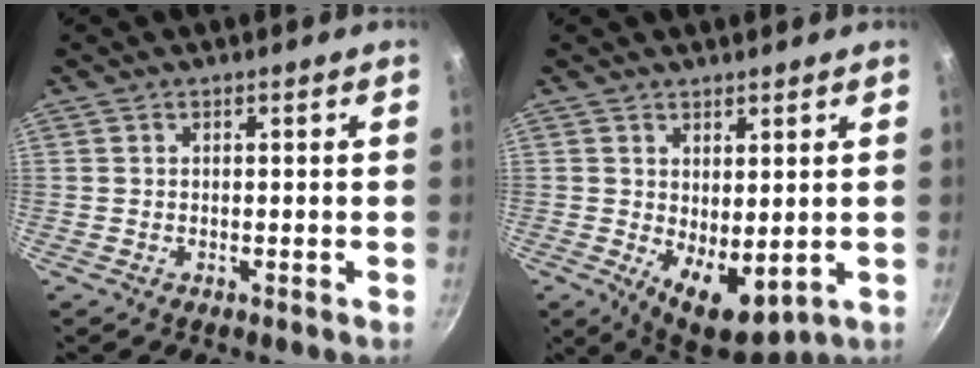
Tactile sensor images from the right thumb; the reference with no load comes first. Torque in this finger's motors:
{"motor_torque": [-0.45, 0.55, 0.68, 0.58, 0.07]}